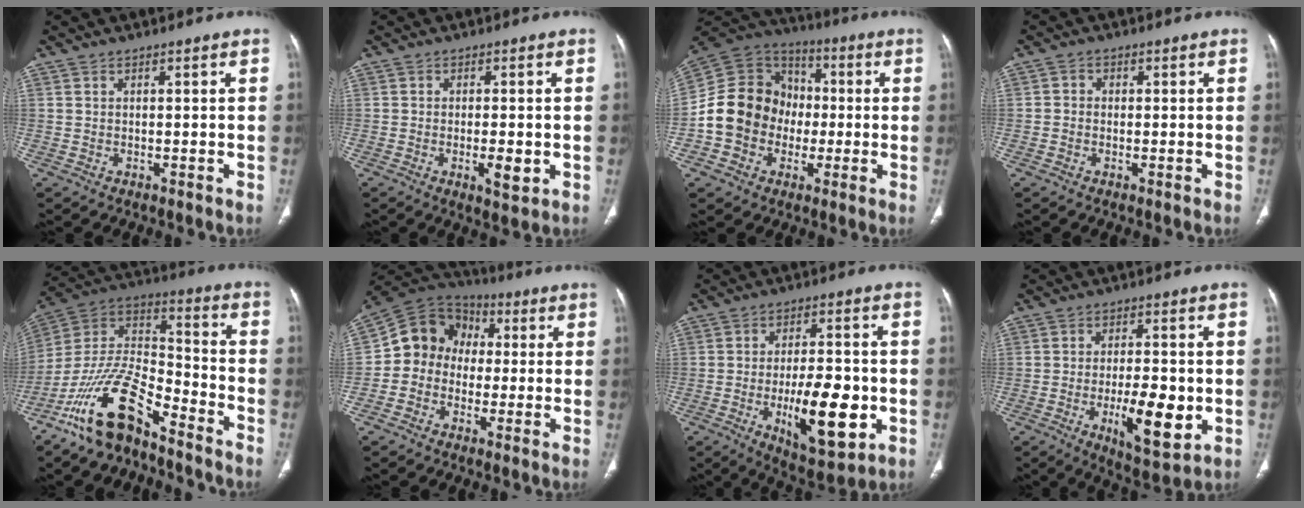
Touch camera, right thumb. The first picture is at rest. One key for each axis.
{"total": 4.5, "fx": -1.1, "fy": 1.6, "fz": 4.0, "tx": -0.059, "ty": -0.007, "tz": -0.015}
{"total": 16.1, "fx": -2.8, "fy": 14.3, "fz": 6.8, "tx": -0.096, "ty": 0.045, "tz": -0.052}
{"total": 1.6, "fx": -0.3, "fy": 1.4, "fz": 0.5, "tx": 0.003, "ty": 0.006, "tz": -0.011}
{"total": 17.4, "fx": -12.0, "fy": 6.3, "fz": 11.0, "tx": -0.190, "ty": 0.087, "tz": -0.226}
{"total": 11.5, "fx": -0.2, "fy": 10.2, "fz": 5.3, "tx": -0.064, "ty": 0.038, "tz": -0.022}
{"total": 15.6, "fx": -4.0, "fy": 6.3, "fz": 13.8, "tx": -0.195, "ty": 0.003, "tz": -0.051}
{"total": 11.9, "fx": -2.8, "fy": 4.3, "fz": 10.8, "tx": -0.158, "ty": -0.009, "tz": -0.037}